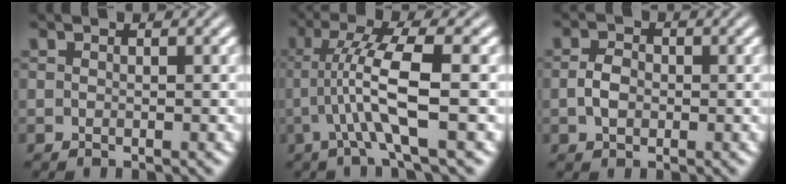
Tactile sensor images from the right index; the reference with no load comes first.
{"total": 5.3, "force": [0.2, 0.2, 5.3], "torque": [-0.099, -0.009, 0.006]}
{"total": 1.1, "force": [-0.4, 0.3, 1.0], "torque": [-0.019, -0.006, 0.000]}